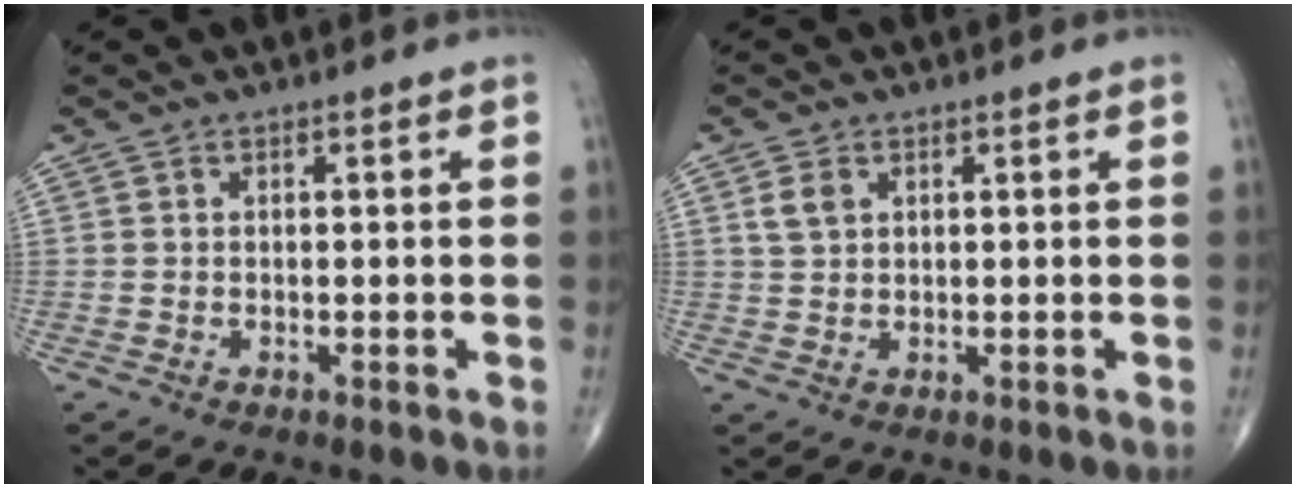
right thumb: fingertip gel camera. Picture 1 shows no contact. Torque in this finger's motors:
{"motor_torque": [-0.28, 0.27, 0.06, 0.00, 0.10]}